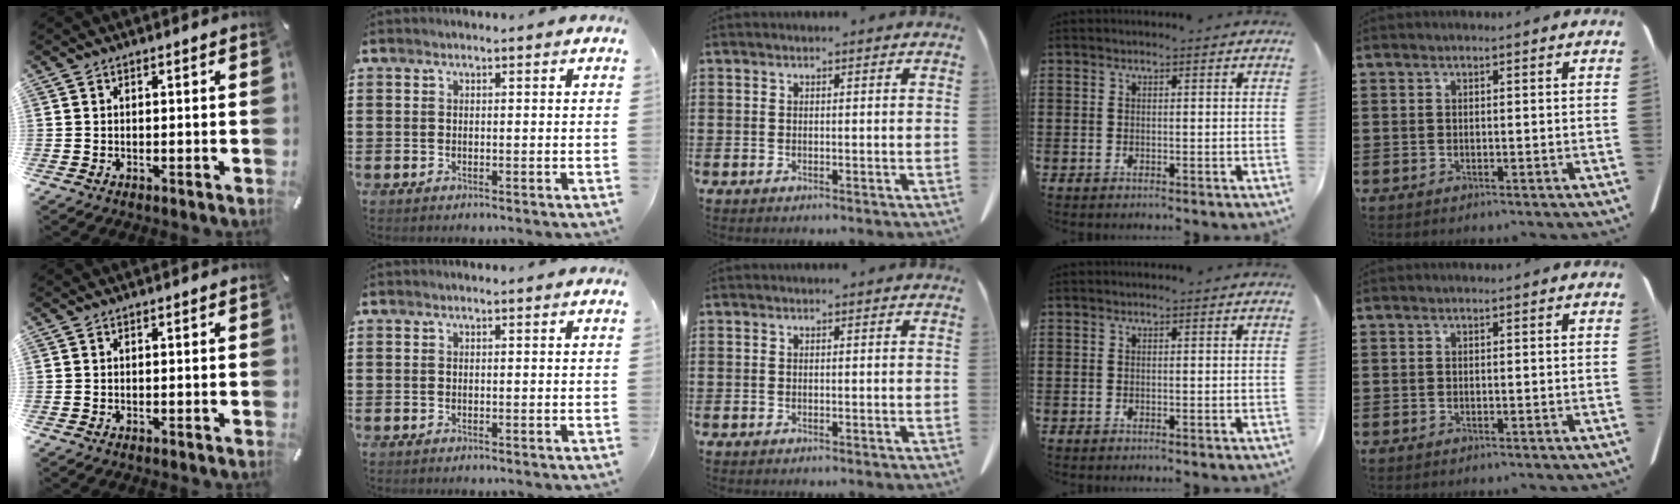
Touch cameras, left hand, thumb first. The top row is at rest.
{}